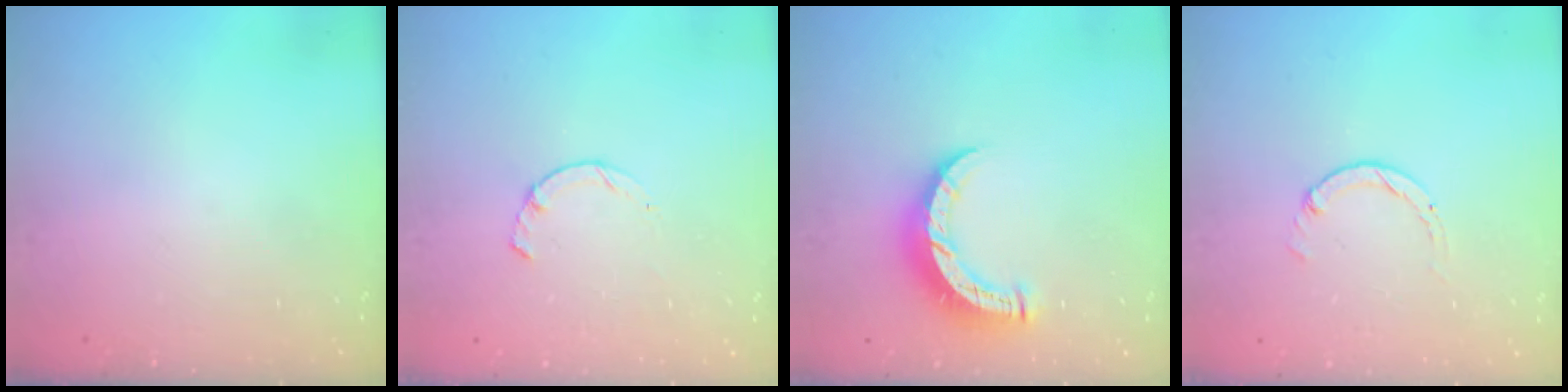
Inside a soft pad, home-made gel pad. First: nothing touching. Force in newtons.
{"total": 1.7, "press": 1.6, "slide": 0.4}
{"total": 8.6, "press": 8.6, "slide": 0.6}
{"total": 0.0}